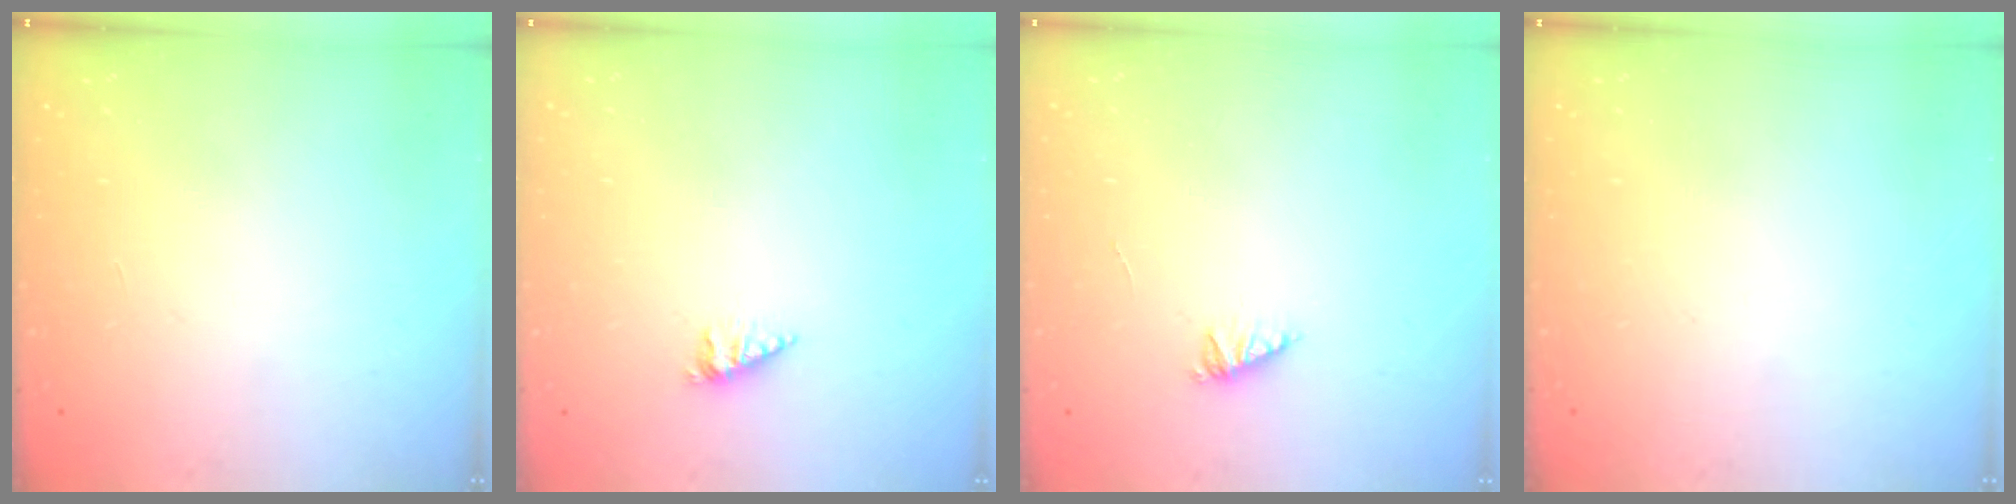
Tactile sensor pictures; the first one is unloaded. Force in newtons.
{"total": 2.1, "press": 2.1, "slide": 0.3}
{"total": 2.1, "press": 2.0, "slide": 0.4}
{"total": 0.0}